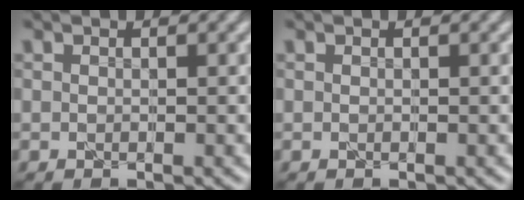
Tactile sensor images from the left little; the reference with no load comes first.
{"total": 0.0}